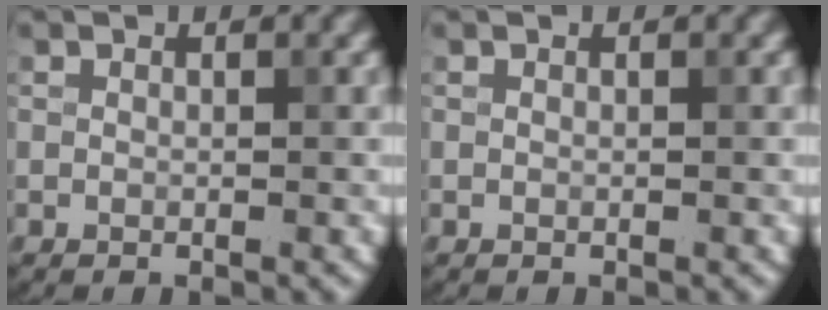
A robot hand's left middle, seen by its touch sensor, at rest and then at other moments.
{"total": 0.0}